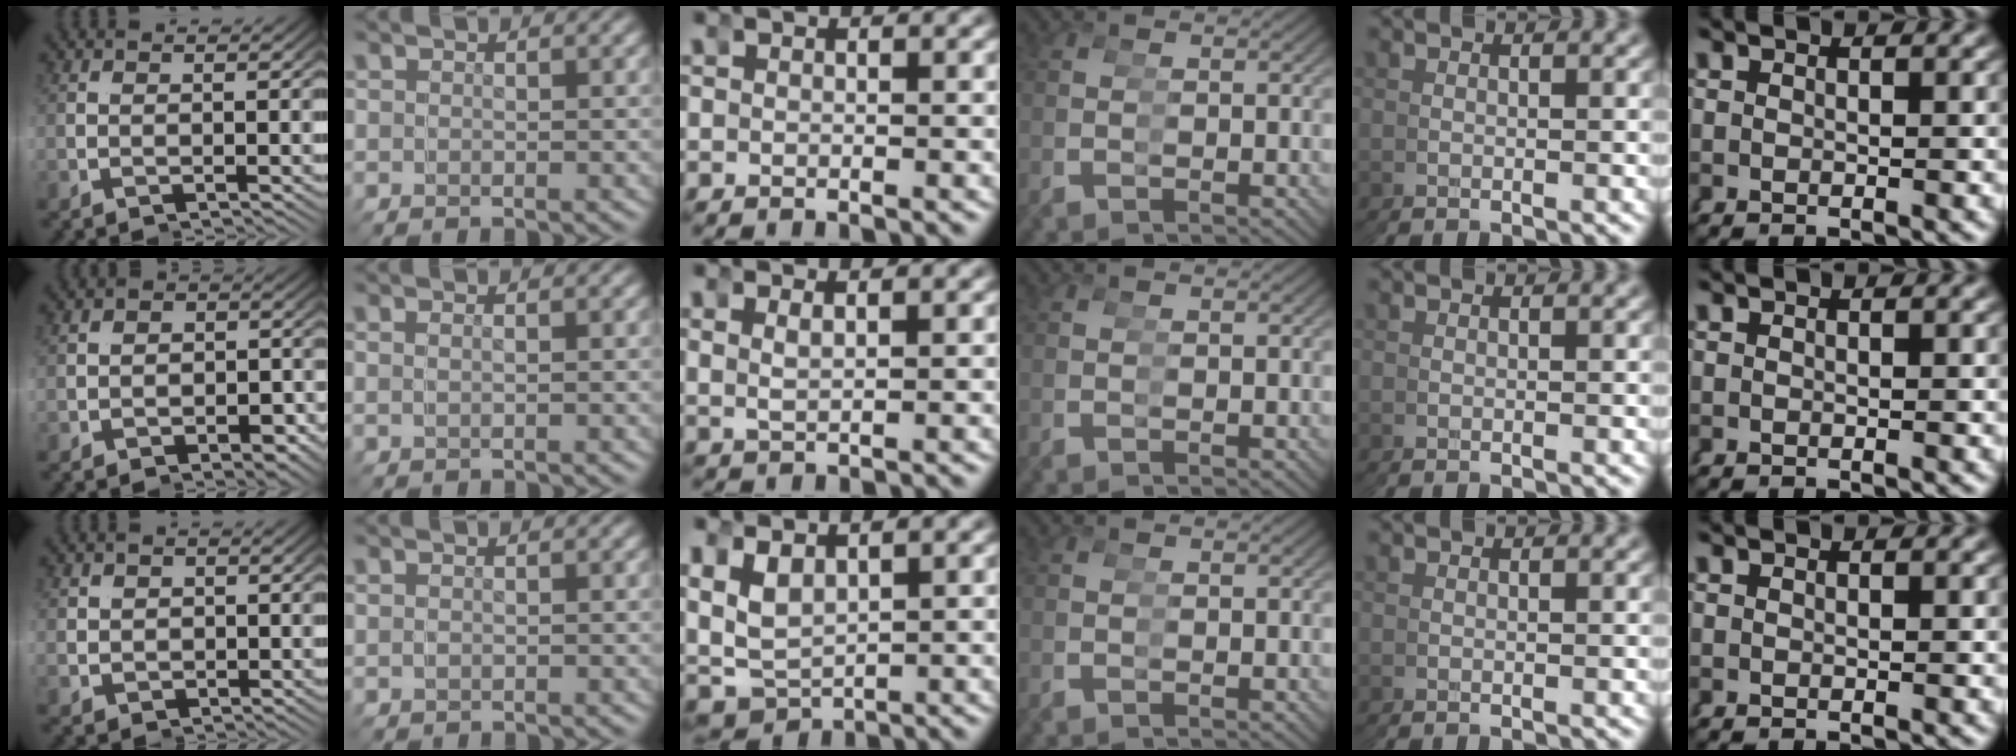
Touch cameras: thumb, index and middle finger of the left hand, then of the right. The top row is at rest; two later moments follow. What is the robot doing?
{"motion": "grasp_and_lifting", "object": "hoodie"}